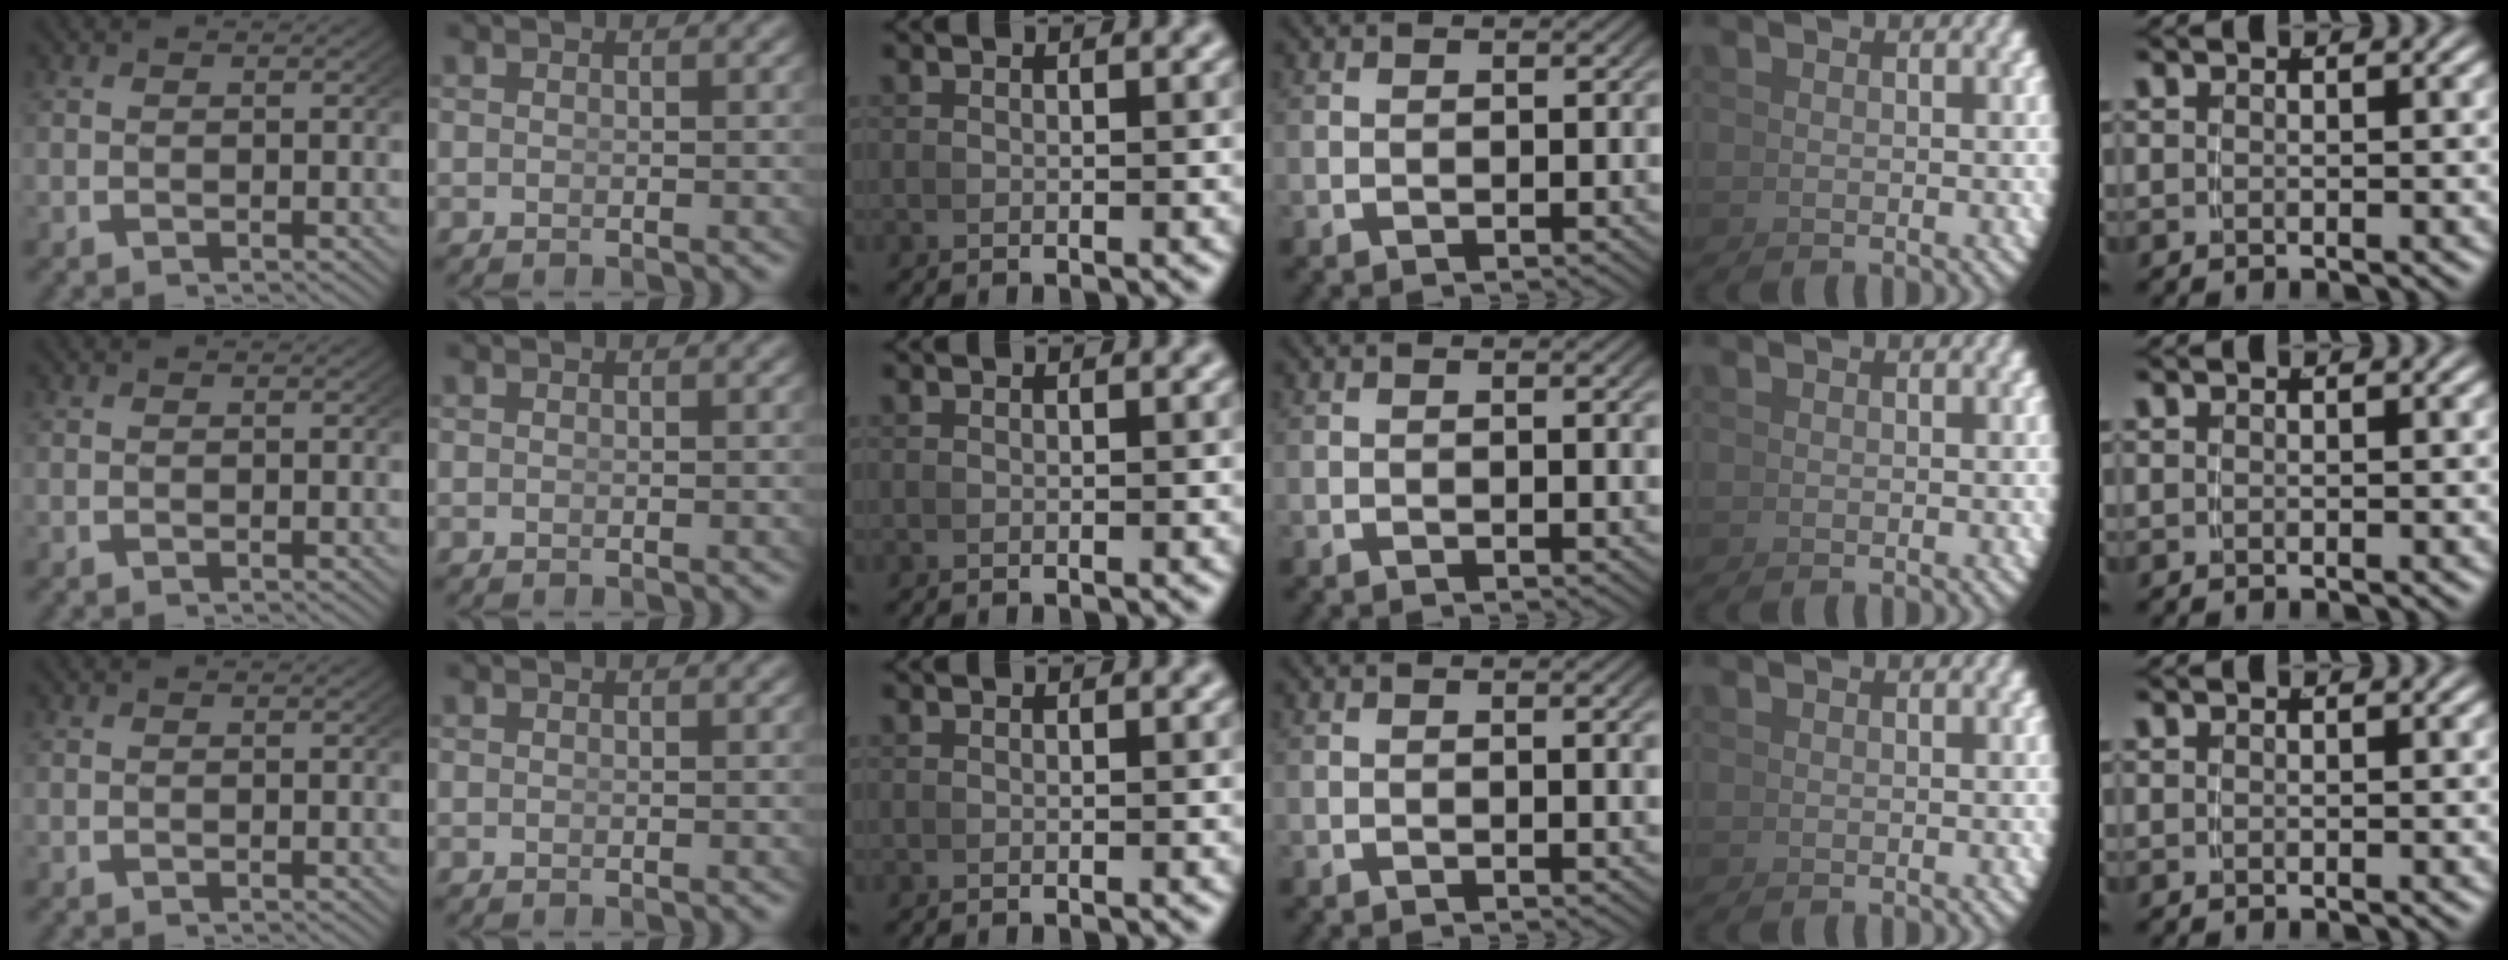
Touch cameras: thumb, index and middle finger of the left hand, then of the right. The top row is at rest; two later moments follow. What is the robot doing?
{"motion": "lift_and_place", "object": "dispenser bottle"}